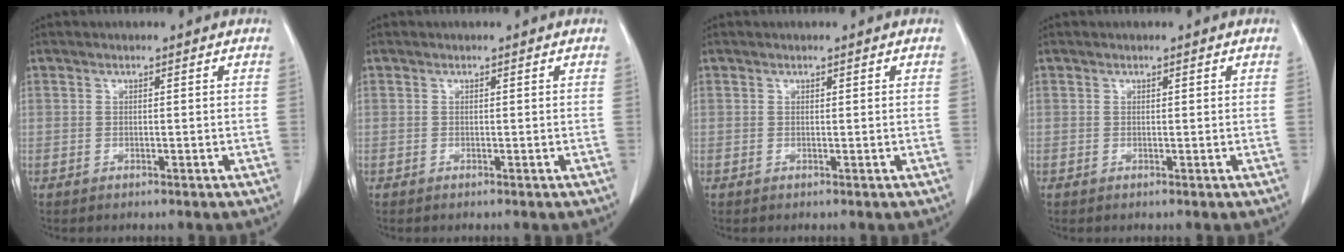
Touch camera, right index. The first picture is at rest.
{"total": 0.0}
{"total": 0.0}
{"total": 0.0}